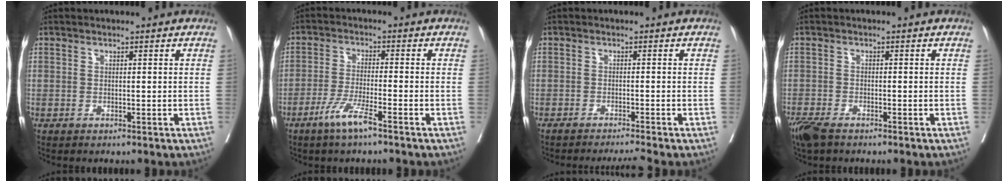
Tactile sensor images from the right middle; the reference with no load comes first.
{"total": 5.3, "force": [-3.4, -0.1, 4.1], "torque": [-0.082, -0.008, -0.070]}
{"total": 3.4, "force": [-2.9, -1.2, 1.0], "torque": [-0.011, -0.005, -0.048]}
{"total": 4.3, "force": [-3.3, 1.3, 2.4], "torque": [-0.050, -0.010, -0.062]}